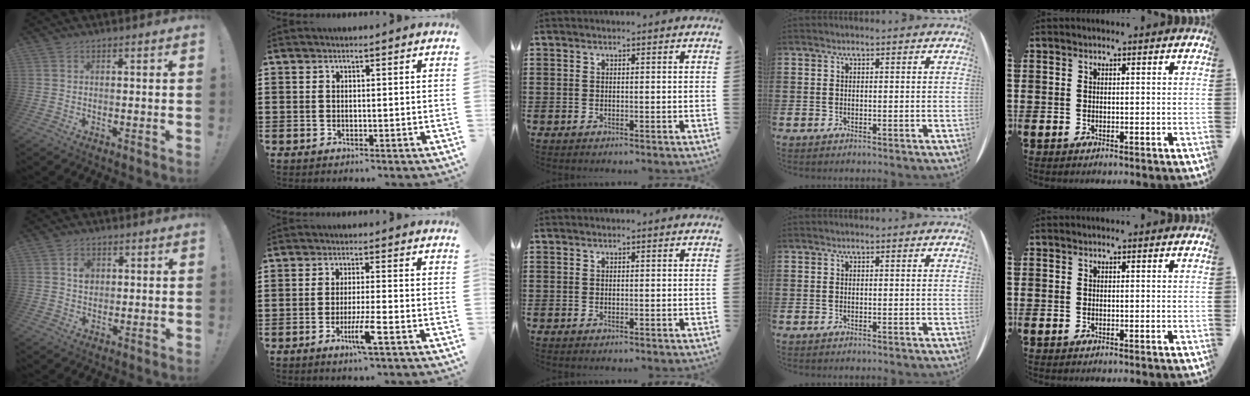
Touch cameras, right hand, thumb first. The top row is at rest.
{"thumb": {"total": 4.3, "force": [1.1, 3.6, 2.1], "torque": [-0.021, -0.001, 0.015]}, "index": {"total": 5.2, "force": [-2.4, -0.1, 4.7], "torque": [-0.097, -0.022, -0.045]}}